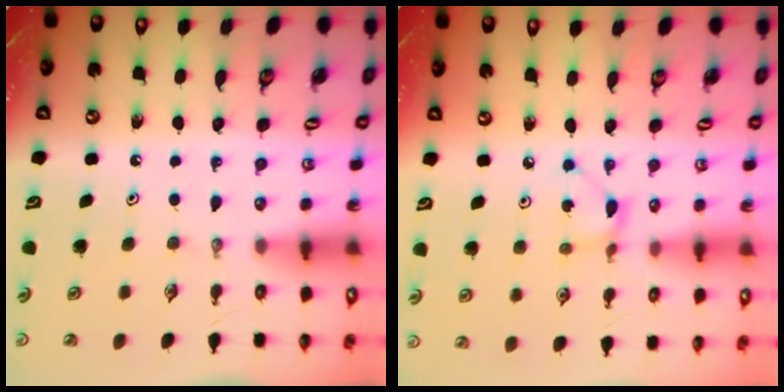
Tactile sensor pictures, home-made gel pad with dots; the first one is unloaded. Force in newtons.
{"total": 2.4, "press": 2.4, "slide": 0.3}